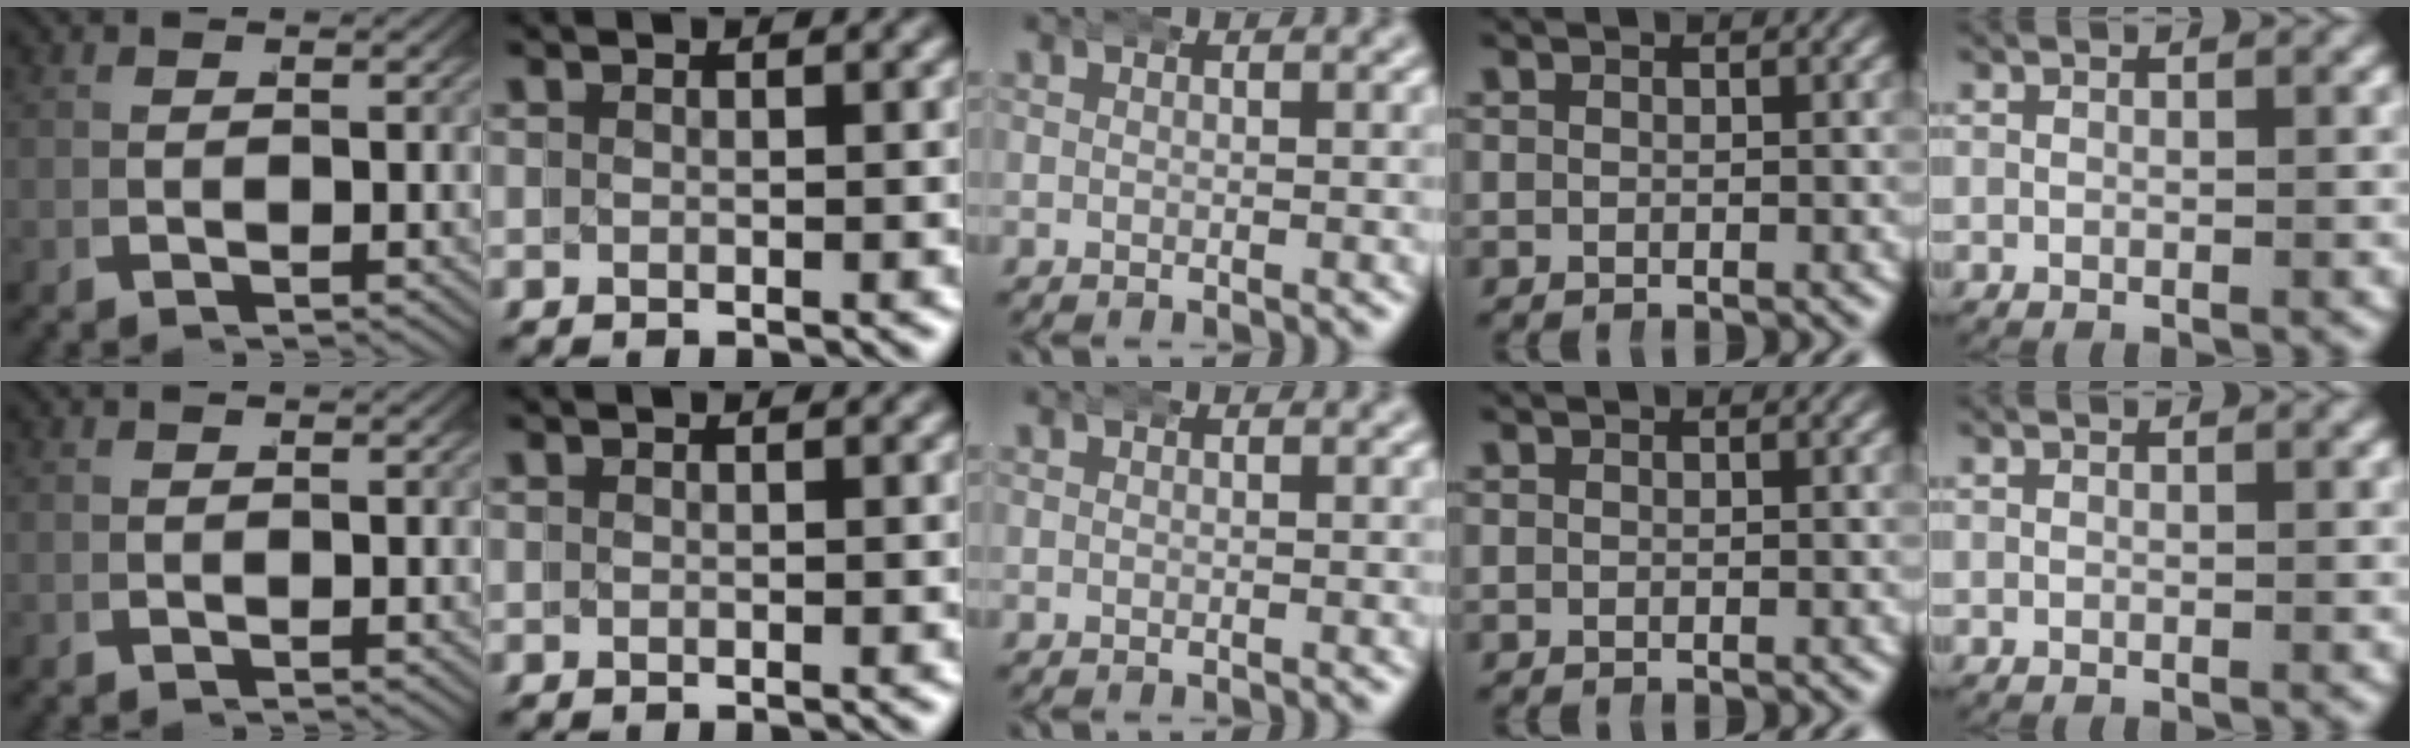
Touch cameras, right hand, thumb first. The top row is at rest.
{}